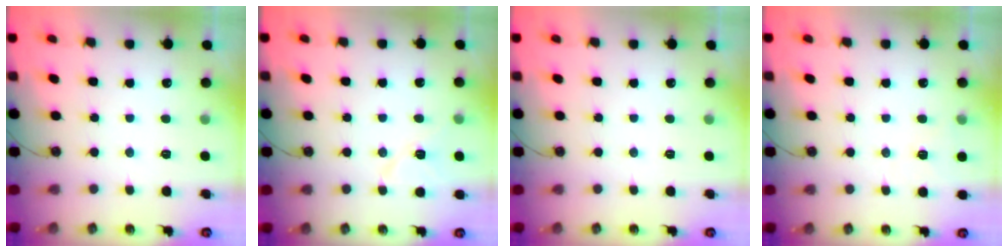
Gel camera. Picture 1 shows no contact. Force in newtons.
{"total": 8.8, "press": 5.2, "slide": 7.1}
{"total": 0.0}
{"total": 3.5, "press": 3.1, "slide": 1.6}